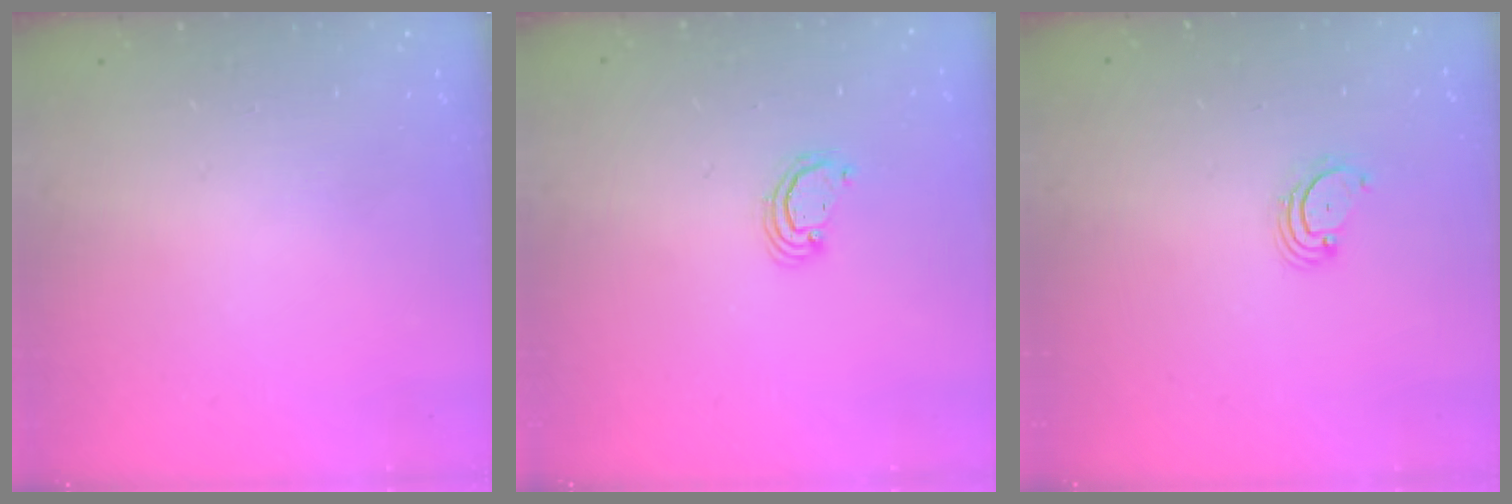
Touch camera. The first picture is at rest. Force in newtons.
{"total": 2.5, "press": 2.5, "slide": 0.2}
{"total": 2.7, "press": 2.7, "slide": 0.3}